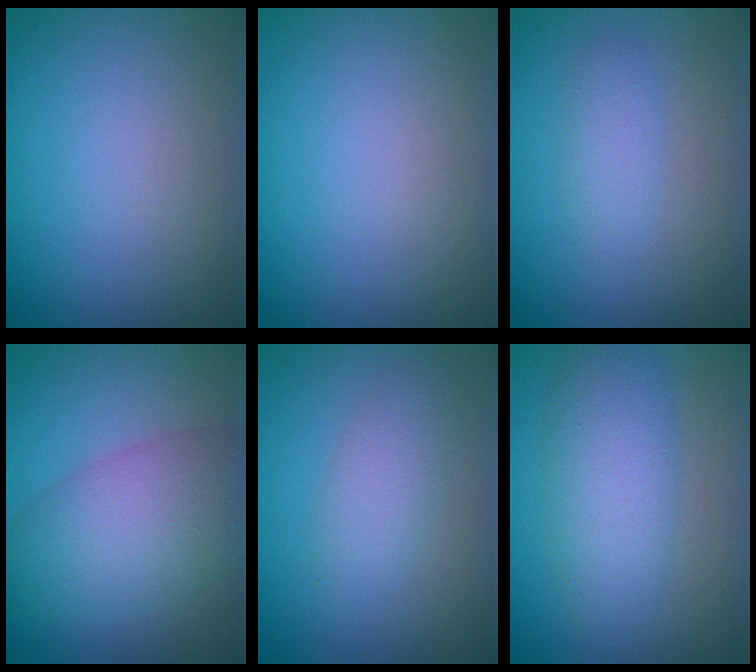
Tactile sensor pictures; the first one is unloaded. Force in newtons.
{"total": 0.0}
{"total": 1.7, "press": 1.7, "slide": 0.1}
{"total": 6.8, "press": 6.8, "slide": 0.1}
{"total": 2.7, "press": 2.7, "slide": 0.1}
{"total": 4.9, "press": 4.9, "slide": 0.2}